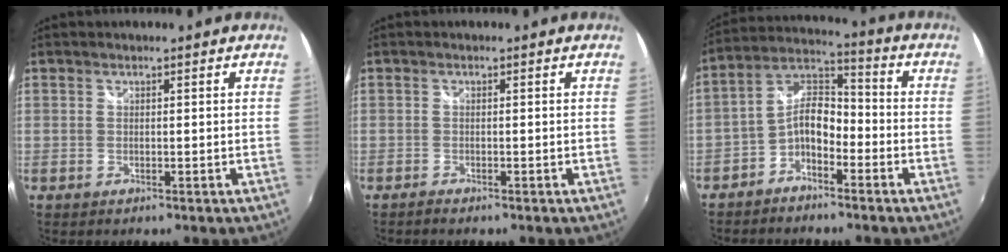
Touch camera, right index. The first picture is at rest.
{"total": 1.1, "force": [-1.1, 0.1, 0.4], "torque": [-0.011, -0.005, -0.021]}
{"total": 7.7, "force": [-4.0, 3.9, 5.3], "torque": [-0.118, 0.027, -0.077]}